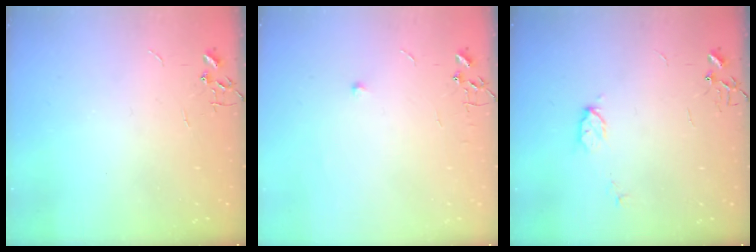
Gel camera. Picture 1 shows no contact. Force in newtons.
{"total": 4.7, "press": 4.7, "slide": 0.6}
{"total": 5.6, "press": 5.6, "slide": 0.7}